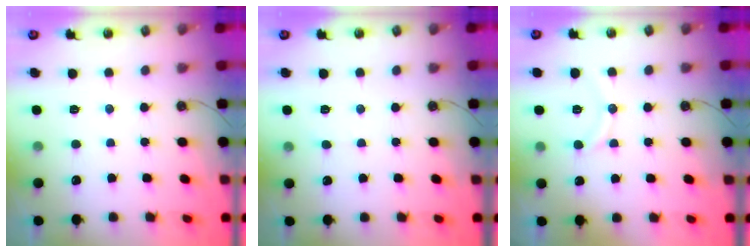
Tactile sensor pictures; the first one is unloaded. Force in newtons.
{"total": 3.9, "press": 3.9, "slide": 0.5}
{"total": 8.0, "press": 8.0, "slide": 0.9}